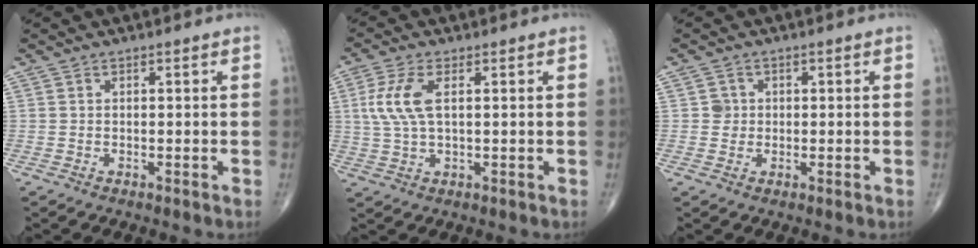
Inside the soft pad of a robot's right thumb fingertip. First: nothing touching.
{"total": 7.1, "force": [1.5, 3.0, 6.3], "torque": [-0.157, 0.005, 0.032]}
{"total": 2.0, "force": [0.3, 2.0, 0.3], "torque": [0.007, 0.003, 0.002]}